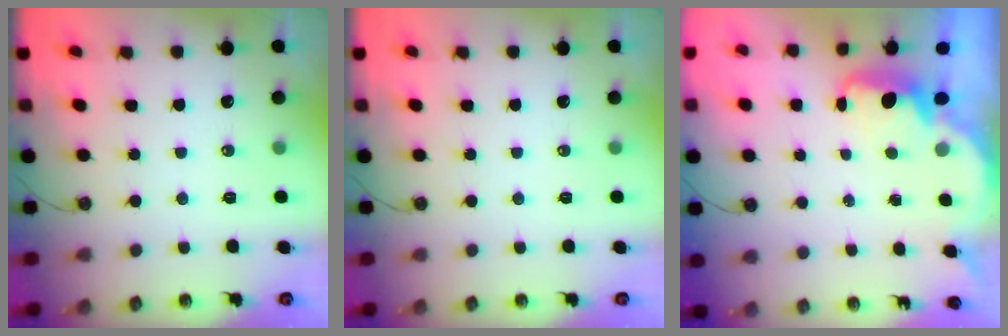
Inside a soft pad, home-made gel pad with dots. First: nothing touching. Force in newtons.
{"total": 0.0}
{"total": 2.3, "press": 2.2, "slide": 0.6}